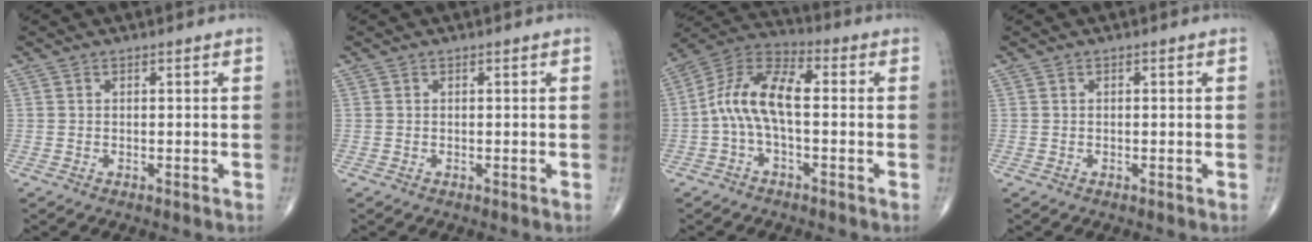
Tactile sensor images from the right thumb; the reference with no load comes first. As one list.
[{"total": 0.0}, {"total": 11.4, "force": [-0.7, 5.3, 10.1], "torque": [-0.193, 0.041, -0.023]}, {"total": 0.0}]